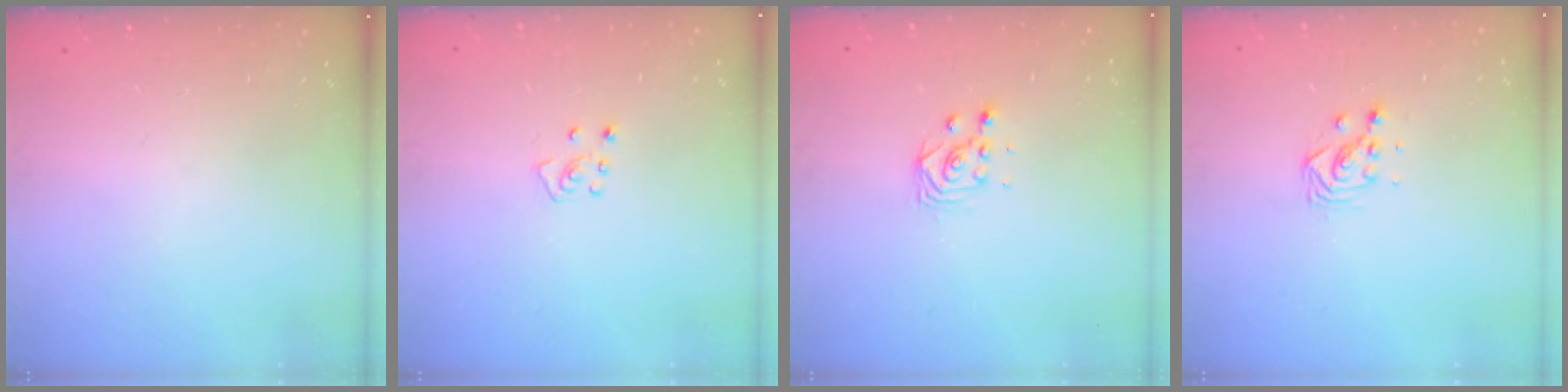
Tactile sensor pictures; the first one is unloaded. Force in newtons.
{"total": 5.4, "press": 5.4, "slide": 0.6}
{"total": 2.8, "press": 2.8, "slide": 0.3}
{"total": 3.3, "press": 3.3, "slide": 0.2}